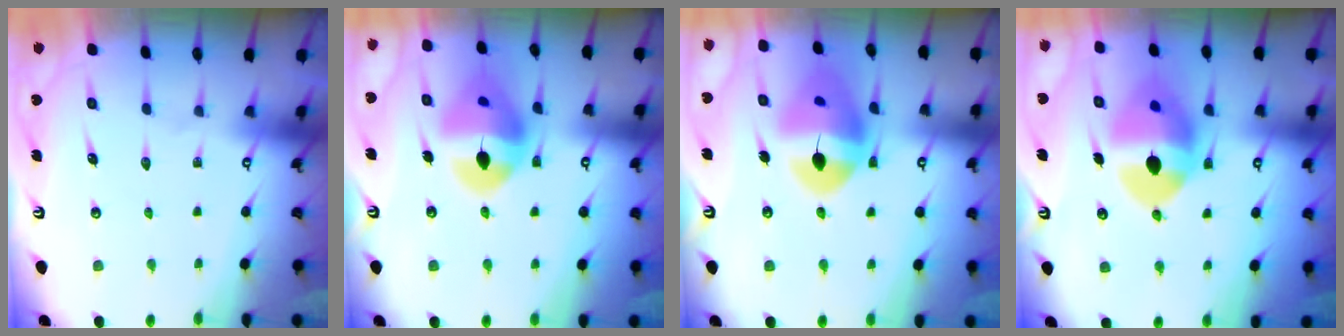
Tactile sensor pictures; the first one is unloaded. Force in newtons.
{"total": 15.9, "press": 15.7, "slide": 2.1}
{"total": 17.1, "press": 17.0, "slide": 1.9}
{"total": 13.9, "press": 13.8, "slide": 1.7}